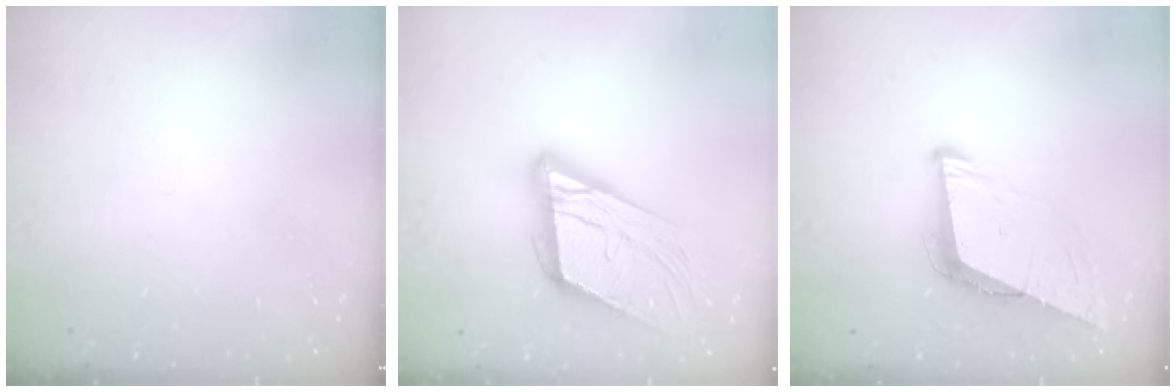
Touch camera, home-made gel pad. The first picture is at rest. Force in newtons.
{"total": 18.4, "press": 18.1, "slide": 2.9}
{"total": 8.8, "press": 7.9, "slide": 3.8}